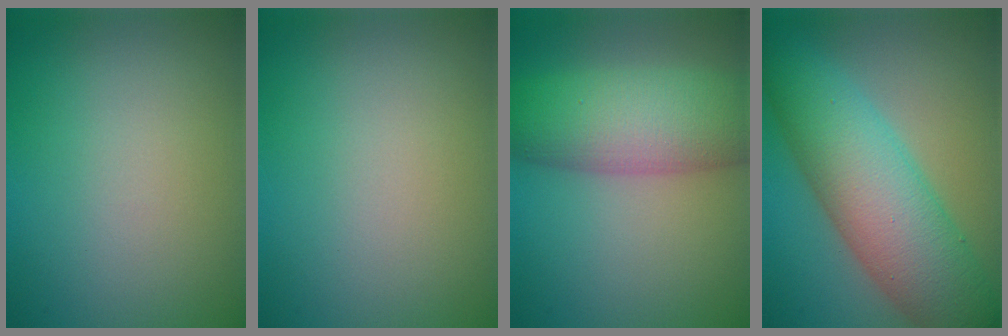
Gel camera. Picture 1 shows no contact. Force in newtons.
{"total": 0.0}
{"total": 8.5, "press": 8.5, "slide": 0.2}
{"total": 9.5, "press": 9.5, "slide": 0.1}